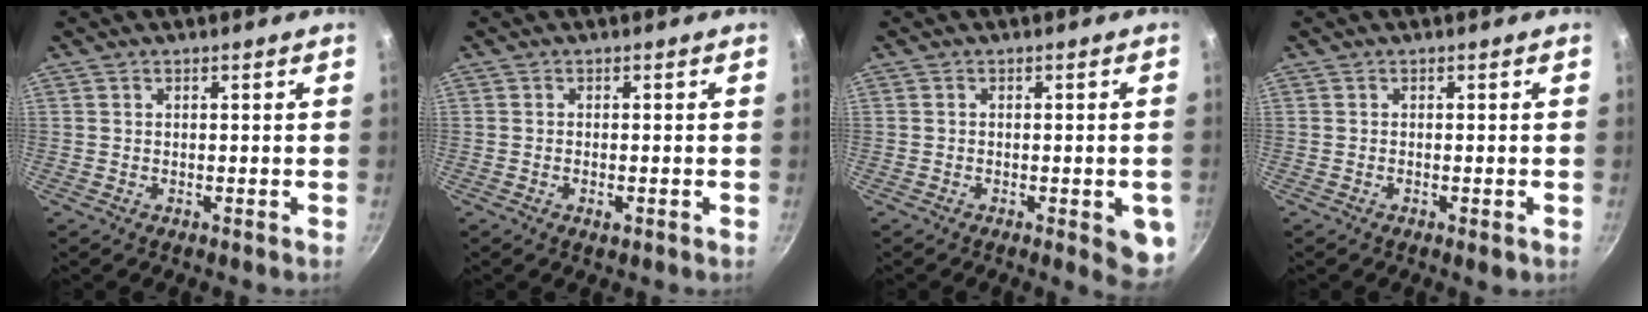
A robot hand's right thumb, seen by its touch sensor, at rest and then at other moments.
{"total": 1.5, "force": [-0.6, 0.6, 1.2], "torque": [-0.025, 0.001, -0.011]}
{"total": 6.3, "force": [-2.0, 2.1, 5.6], "torque": [-0.047, 0.003, -0.024]}
{"total": 1.4, "force": [-0.6, 0.4, 1.2], "torque": [-0.025, -0.001, -0.010]}